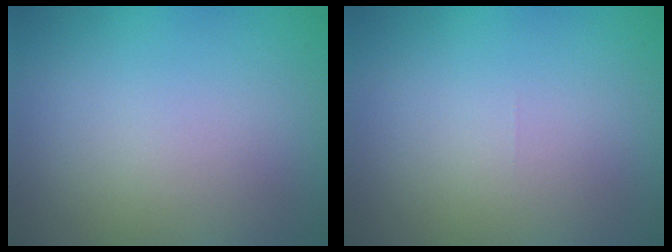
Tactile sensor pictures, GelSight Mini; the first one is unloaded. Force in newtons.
{"total": 0.0}